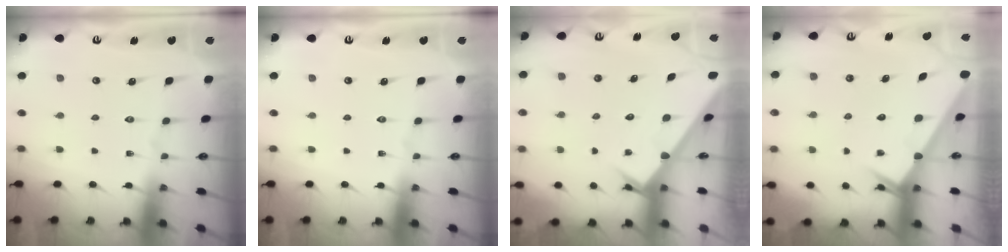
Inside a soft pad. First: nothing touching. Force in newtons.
{"total": 0.0}
{"total": 2.9, "press": 2.9, "slide": 0.1}
{"total": 2.5, "press": 2.5, "slide": 0.1}